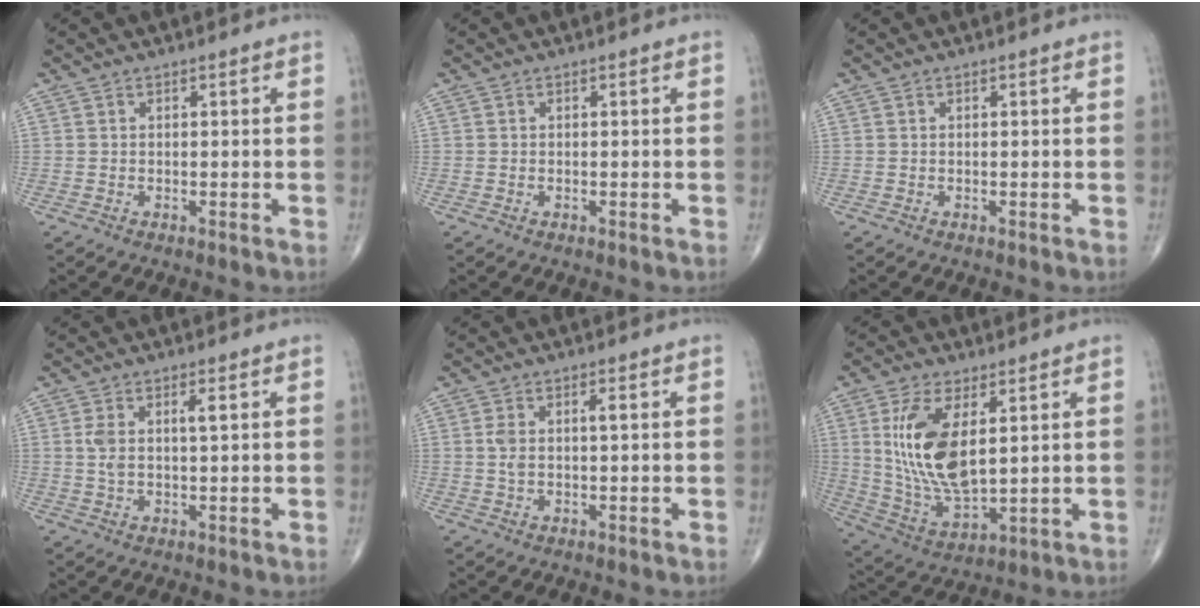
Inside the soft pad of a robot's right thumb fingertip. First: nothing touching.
{"total": 0.0}
{"total": 0.0}
{"total": 4.3, "force": [1.1, 1.5, 3.9], "torque": [-0.082, 0.004, 0.024]}
{"total": 3.4, "force": [0.6, 1.3, 3.1], "torque": [-0.072, 0.007, 0.013]}
{"total": 15.7, "force": [3.8, 7.3, 13.4], "torque": [-0.261, -0.023, 0.087]}